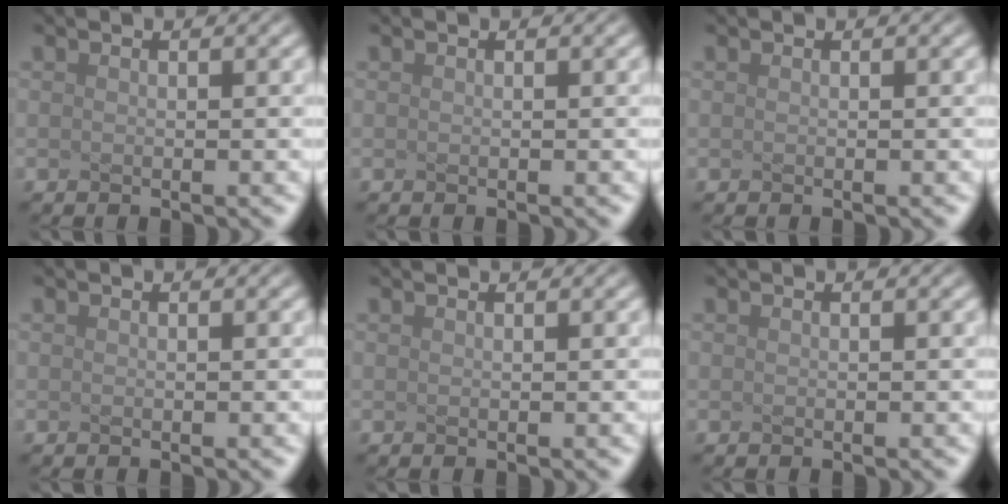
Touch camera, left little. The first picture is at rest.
{"total": 0.0}
{"total": 0.0}
{"total": 0.0}
{"total": 0.7, "force": [0.6, 0.1, 0.1], "torque": [-0.002, -0.002, 0.002]}
{"total": 0.0}